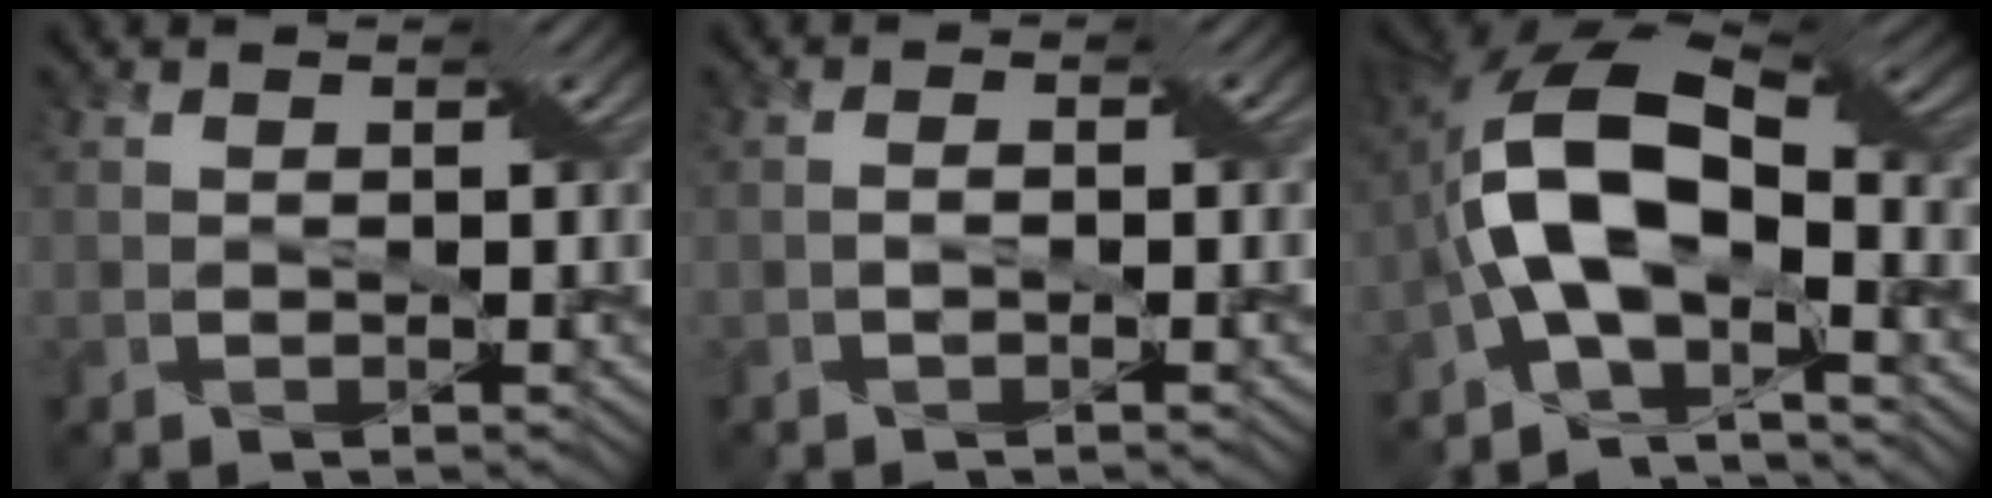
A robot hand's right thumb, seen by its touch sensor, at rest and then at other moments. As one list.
[{"total": 0.9, "force": [-0.6, -0.1, 0.7], "torque": [-0.013, 0.004, -0.016]}, {"total": 13.3, "force": [-2.8, 6.4, 11.3], "torque": [-0.195, 0.011, -0.069]}]